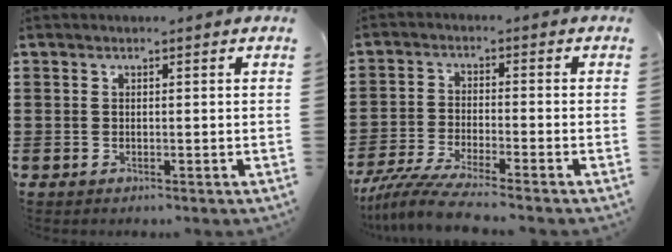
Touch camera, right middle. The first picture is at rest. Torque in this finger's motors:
{"motor_torque": [1.23, -0.91, 0.28, 0.12]}